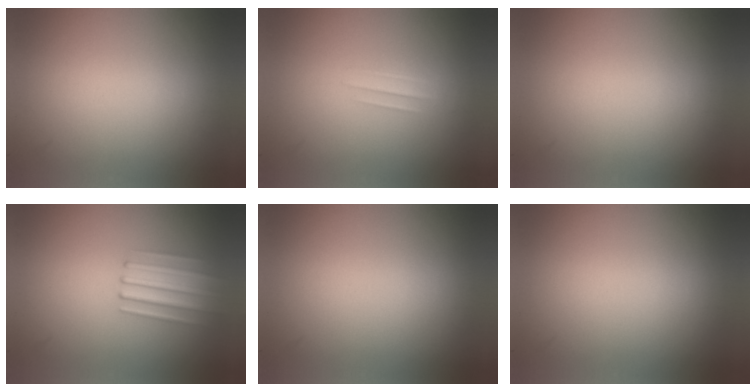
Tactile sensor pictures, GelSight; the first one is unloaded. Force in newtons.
{"total": 1.0}
{"total": 0.0}
{"total": 2.6}
{"total": 0.0}
{"total": 0.0}